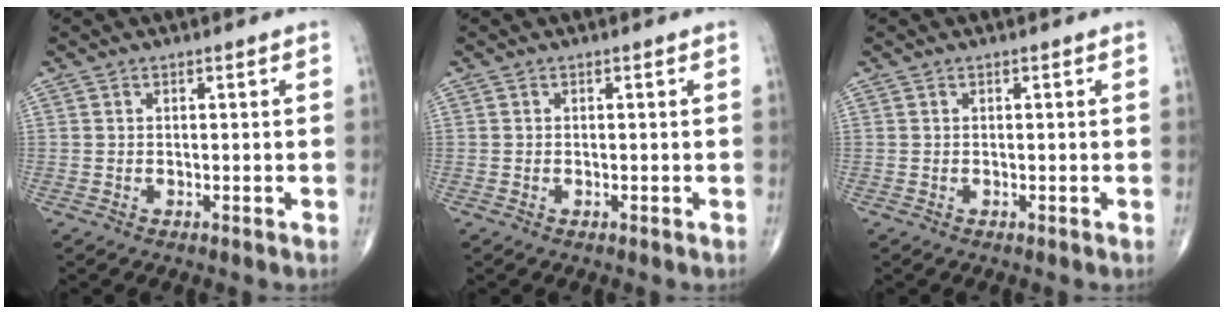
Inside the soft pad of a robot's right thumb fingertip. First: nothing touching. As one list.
[{"total": 0.0}, {"total": 0.0}]